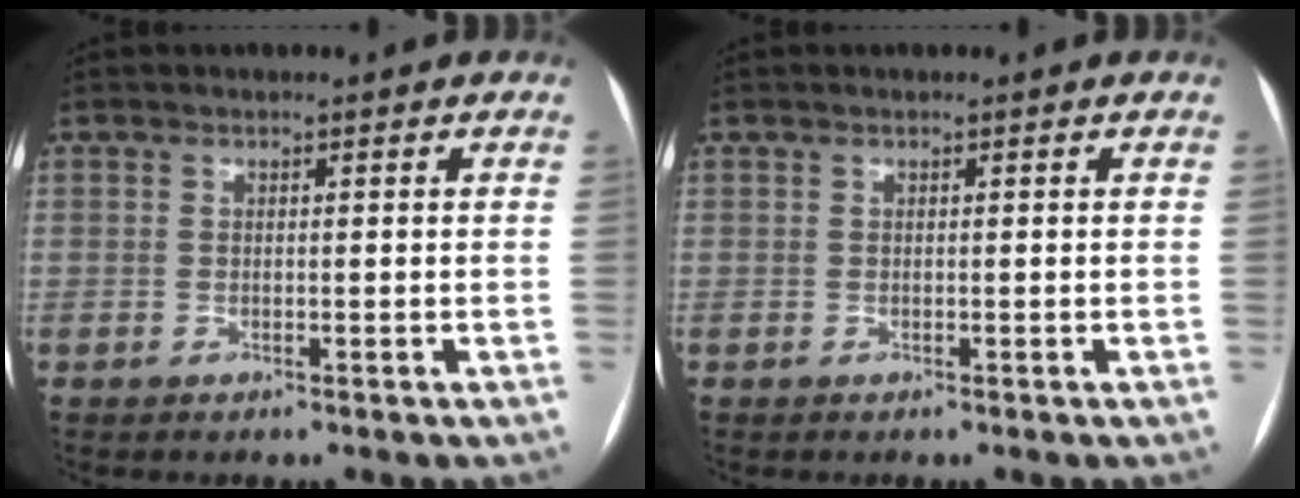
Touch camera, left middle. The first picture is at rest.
{"total": 0.0}